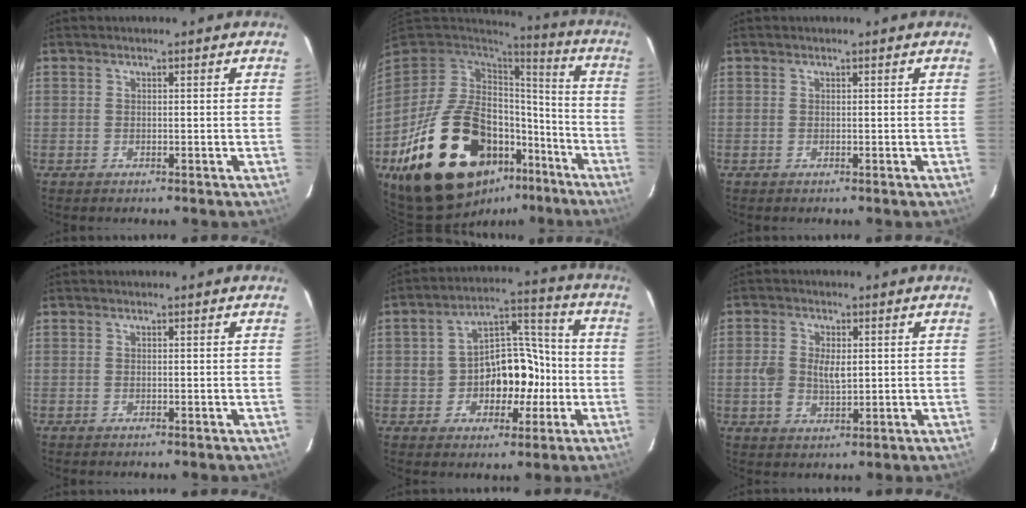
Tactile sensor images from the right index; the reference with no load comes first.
{"total": 28.4, "force": [-14.2, 16.2, 18.5], "torque": [-0.355, -0.001, -0.201]}
{"total": 0.0}
{"total": 0.0}
{"total": 11.6, "force": [-2.1, 8.4, 7.7], "torque": [-0.138, 0.035, -0.018]}
{"total": 5.6, "force": [0.2, 3.3, 4.5], "torque": [-0.090, 0.001, 0.002]}